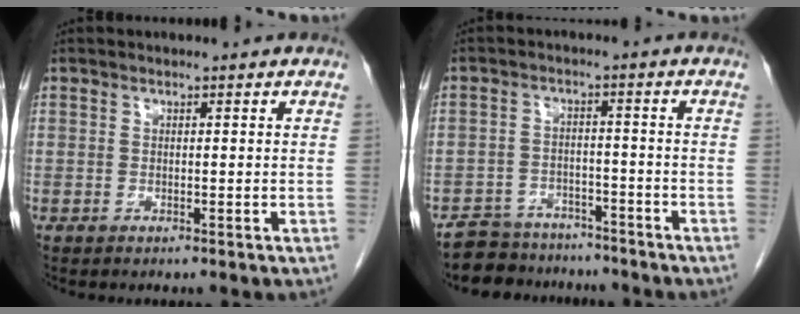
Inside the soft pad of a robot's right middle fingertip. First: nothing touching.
{"total": 7.9, "force": [-7.0, 3.7, 0.5], "torque": [0.004, 0.017, -0.107]}